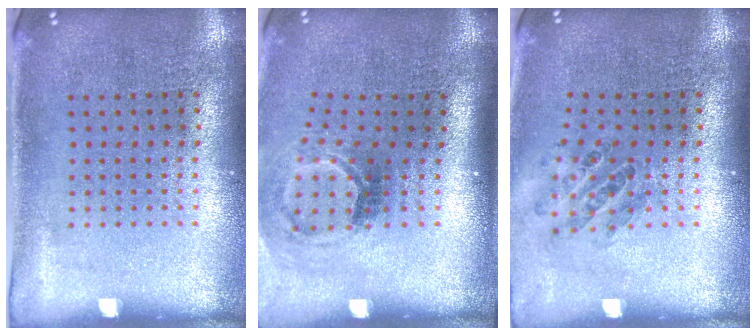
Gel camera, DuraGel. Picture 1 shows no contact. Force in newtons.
{"total": 1.9, "press": 1.2, "slide": 1.5}
{"total": 0.9, "press": 0.9, "slide": 0.1}